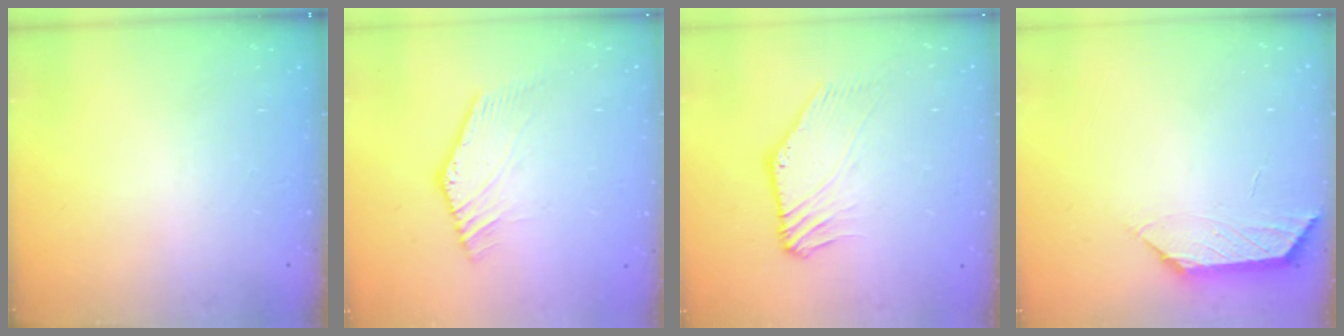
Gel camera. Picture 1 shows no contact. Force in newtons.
{"total": 1.9, "press": 1.9, "slide": 0.1}
{"total": 2.8, "press": 2.8, "slide": 0.3}
{"total": 1.3, "press": 1.2, "slide": 0.4}